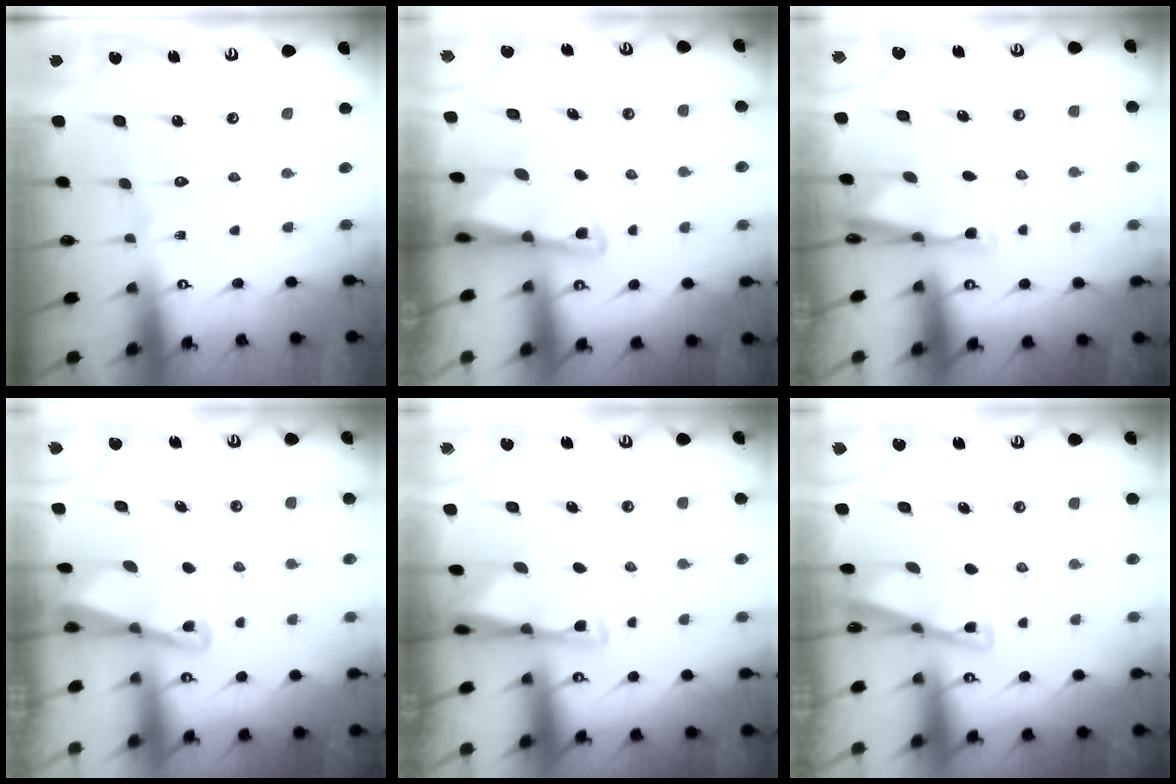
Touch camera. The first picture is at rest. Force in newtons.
{"total": 2.8, "press": 2.8, "slide": 0.5}
{"total": 2.9, "press": 2.8, "slide": 0.5}
{"total": 2.5, "press": 2.4, "slide": 0.6}
{"total": 3.0, "press": 2.9, "slide": 0.6}
{"total": 2.9, "press": 2.9, "slide": 0.3}